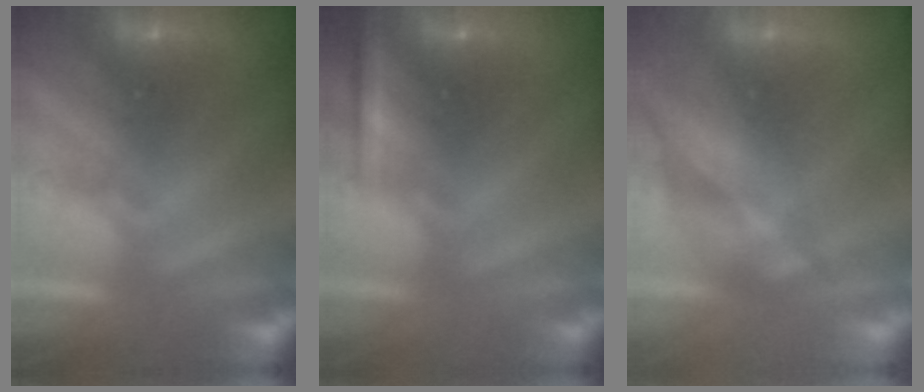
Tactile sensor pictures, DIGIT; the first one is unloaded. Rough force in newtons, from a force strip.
{"total": 2.3}
{"total": 3.8}